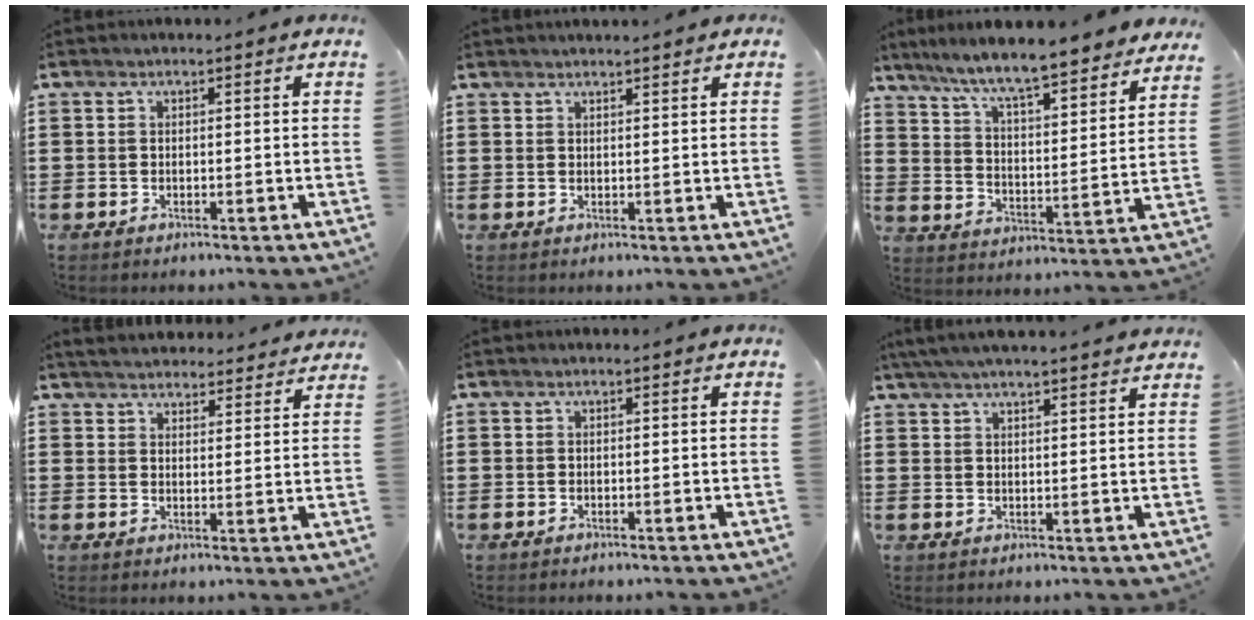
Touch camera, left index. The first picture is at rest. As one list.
[{"total": 1.2, "force": [1.2, 0.0, 0.2], "torque": [-0.006, 0.000, 0.023]}, {"total": 7.5, "force": [6.7, -0.1, 3.4], "torque": [-0.093, -0.048, 0.110]}, {"total": 4.0, "force": [4.0, 0.0, 0.3], "torque": [-0.019, -0.020, 0.071]}, {"total": 0.0}, {"total": 3.9, "force": [3.7, -0.4, 1.4], "torque": [-0.039, -0.008, 0.066]}]